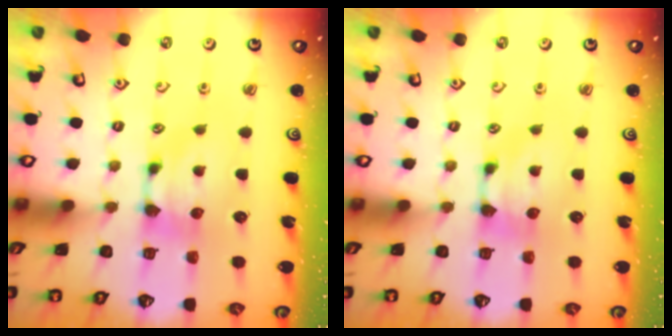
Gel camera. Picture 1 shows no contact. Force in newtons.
{"total": 0.0}